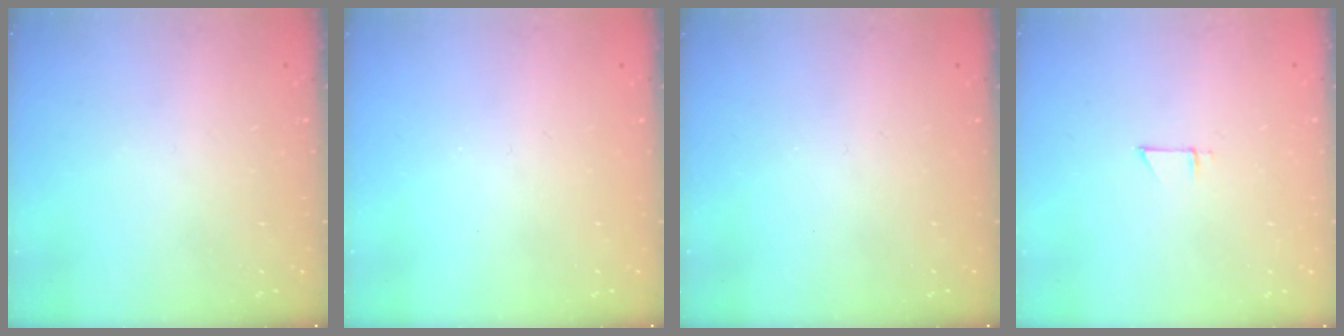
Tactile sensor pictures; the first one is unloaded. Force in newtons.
{"total": 0.0}
{"total": 0.0}
{"total": 3.5, "press": 3.4, "slide": 0.4}